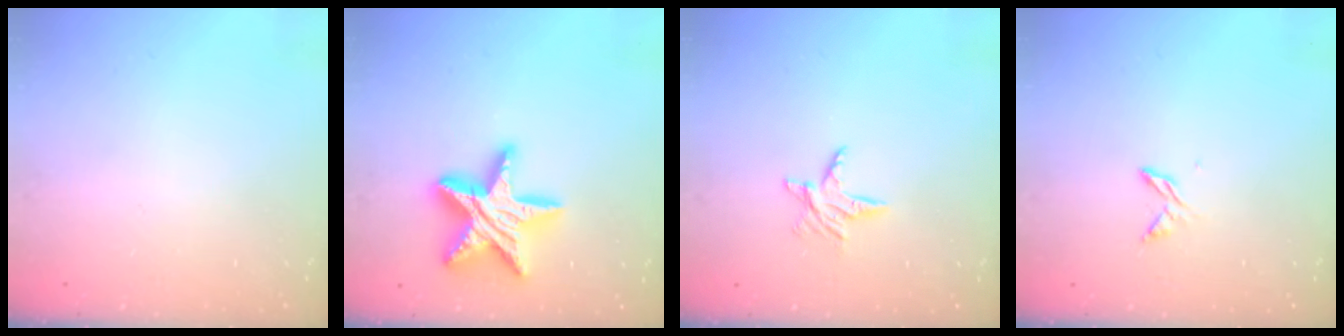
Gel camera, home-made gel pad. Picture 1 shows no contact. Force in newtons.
{"total": 17.6, "press": 17.6, "slide": 1.2}
{"total": 6.1, "press": 6.1, "slide": 0.6}
{"total": 4.7, "press": 4.7, "slide": 0.5}